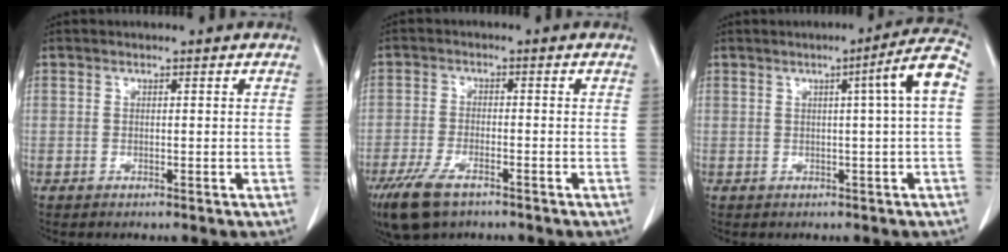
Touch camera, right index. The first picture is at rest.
{"total": 7.7, "force": [-5.2, 2.6, 5.1], "torque": [-0.109, -0.017, -0.090]}
{"total": 6.2, "force": [0.7, -0.9, 6.1], "torque": [-0.083, 0.009, 0.011]}